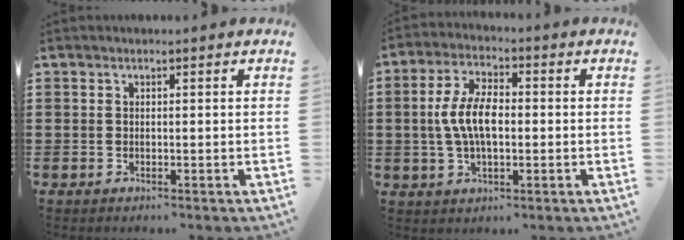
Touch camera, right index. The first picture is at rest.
{"total": 7.7, "force": [-0.3, 3.7, 6.7], "torque": [-0.150, 0.001, -0.013]}